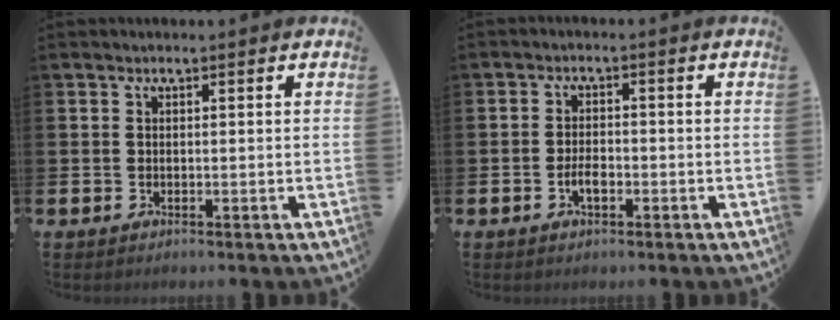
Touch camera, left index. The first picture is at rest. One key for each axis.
{"total": 2.4, "fx": -0.8, "fy": 1.2, "fz": 2.0, "tx": -0.036, "ty": 0.002, "tz": -0.016}